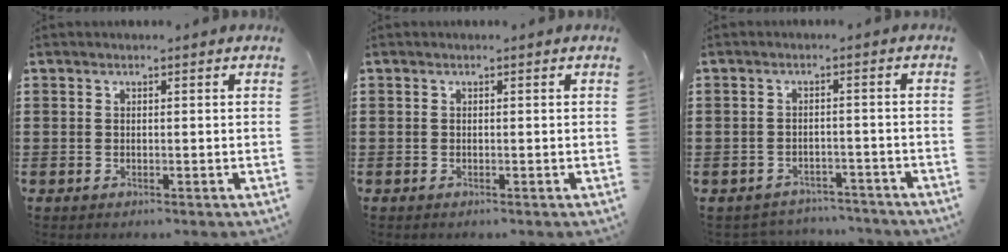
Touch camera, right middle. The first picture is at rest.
{"total": 0.0}
{"total": 2.6, "force": [-2.5, 0.4, -0.1], "torque": [-0.005, -0.001, -0.055]}